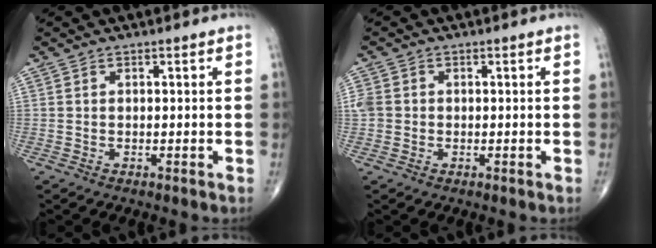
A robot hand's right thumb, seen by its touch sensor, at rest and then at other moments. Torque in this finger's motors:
{"motor_torque": [-0.04, -0.06, 0.30, 0.07, 0.00]}